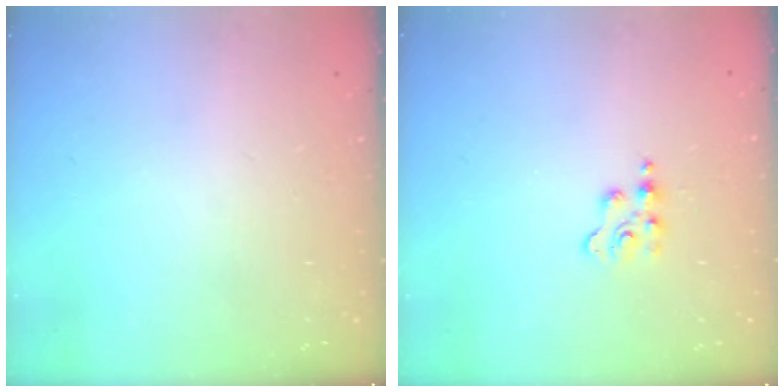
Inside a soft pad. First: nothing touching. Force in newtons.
{"total": 2.7, "press": 2.7, "slide": 0.5}